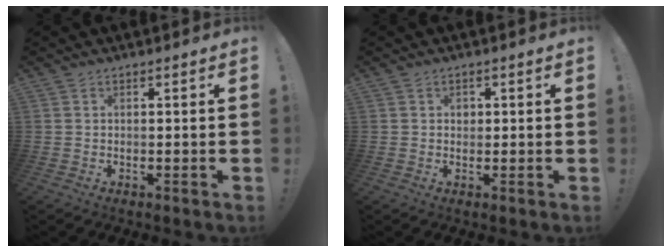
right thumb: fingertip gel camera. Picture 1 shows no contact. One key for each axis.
{"total": 1.3, "fx": 0.1, "fy": 1.2, "fz": 0.4, "tx": 0.004, "ty": -0.003, "tz": -0.002}